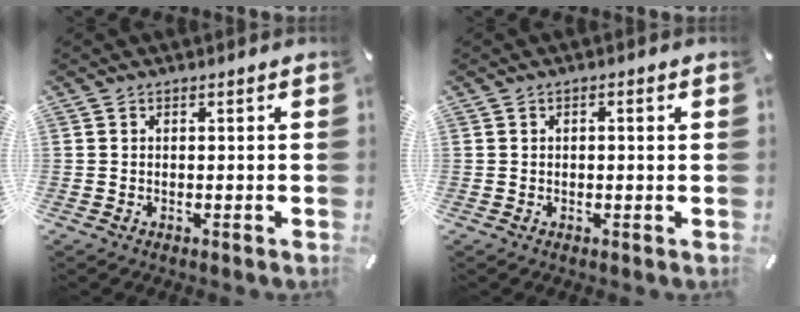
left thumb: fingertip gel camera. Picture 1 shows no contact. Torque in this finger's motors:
{"motor_torque": [-0.13, -0.39, 0.01, 0.05, -0.02]}